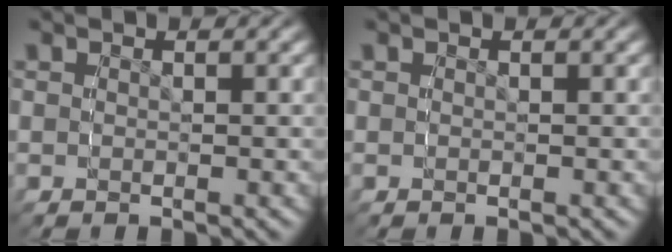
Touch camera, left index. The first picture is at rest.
{"total": 0.0}